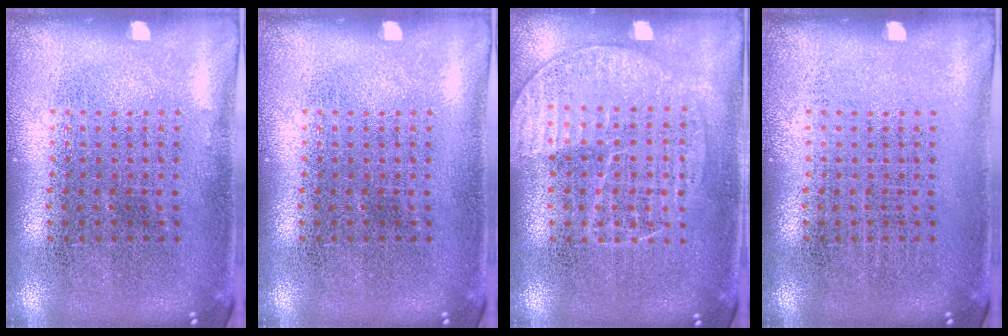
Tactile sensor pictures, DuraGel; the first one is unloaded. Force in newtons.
{"total": 0.0}
{"total": 1.4, "press": 1.4, "slide": 0.4}
{"total": 0.0}